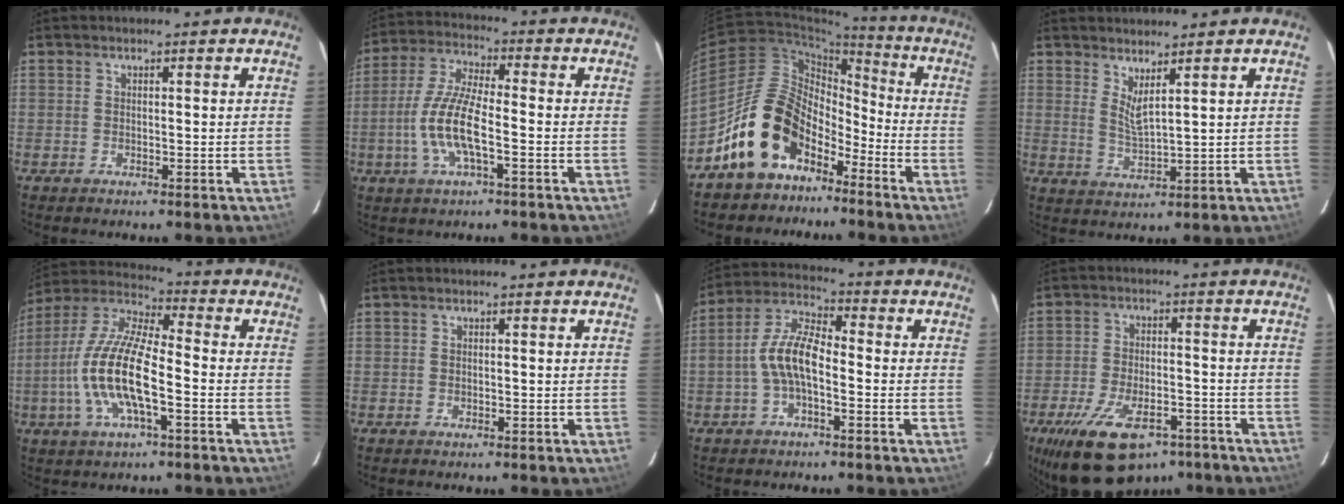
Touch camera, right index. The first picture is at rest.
{"total": 11.3, "force": [-3.1, 3.0, 10.4], "torque": [-0.222, 0.000, -0.063]}
{"total": 14.9, "force": [-9.5, 9.3, 6.8], "torque": [-0.127, 0.028, -0.151]}
{"total": 3.9, "force": [2.9, 0.1, 2.6], "torque": [-0.048, -0.013, 0.051]}
{"total": 16.0, "force": [-4.1, 4.9, 14.7], "torque": [-0.299, -0.001, -0.086]}
{"total": 0.0}
{"total": 8.6, "force": [-2.2, 3.6, 7.5], "torque": [-0.161, 0.019, -0.044]}
{"total": 17.4, "force": [-11.3, 8.1, 10.4], "torque": [-0.214, -0.020, -0.178]}